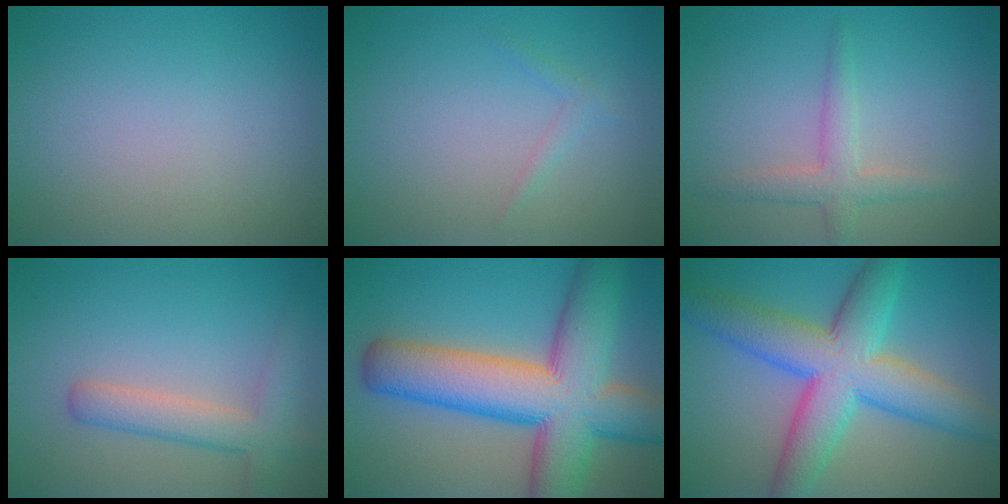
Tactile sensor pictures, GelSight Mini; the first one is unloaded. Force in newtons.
{"total": 0.9, "press": 0.9, "slide": 0.0}
{"total": 2.6, "press": 2.6, "slide": 0.0}
{"total": 3.6, "press": 3.6, "slide": 0.3}
{"total": 13.6, "press": 13.5, "slide": 0.6}
{"total": 9.5, "press": 9.5, "slide": 0.2}